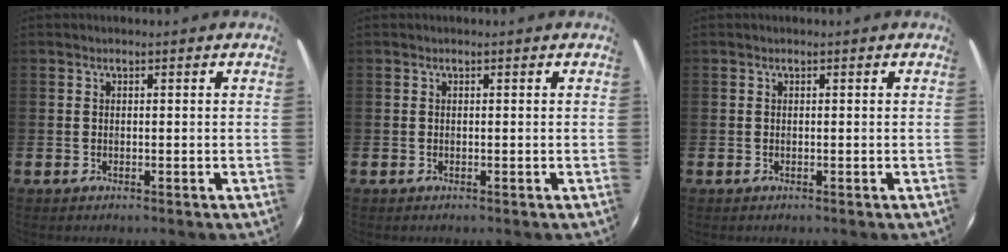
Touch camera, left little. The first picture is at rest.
{"total": 0.0}
{"total": 0.0}